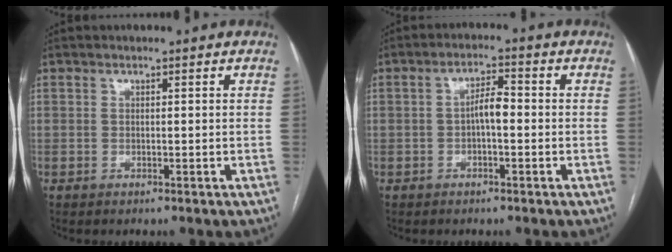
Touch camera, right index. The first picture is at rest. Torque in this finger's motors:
{"motor_torque": [0.93, -0.15, 0.36, 0.07]}